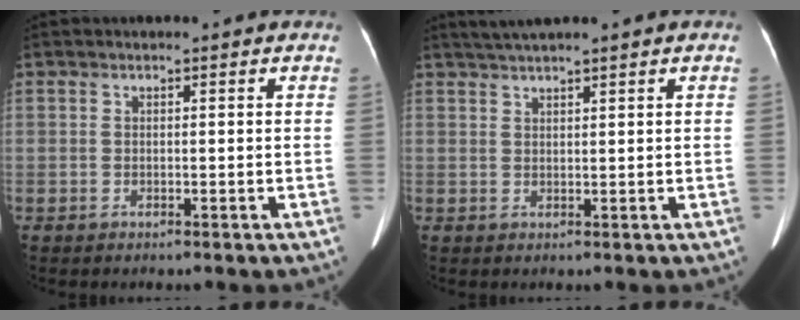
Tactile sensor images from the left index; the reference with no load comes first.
{"total": 3.3, "force": [2.5, -0.4, 2.1], "torque": [-0.046, 0.023, 0.051]}